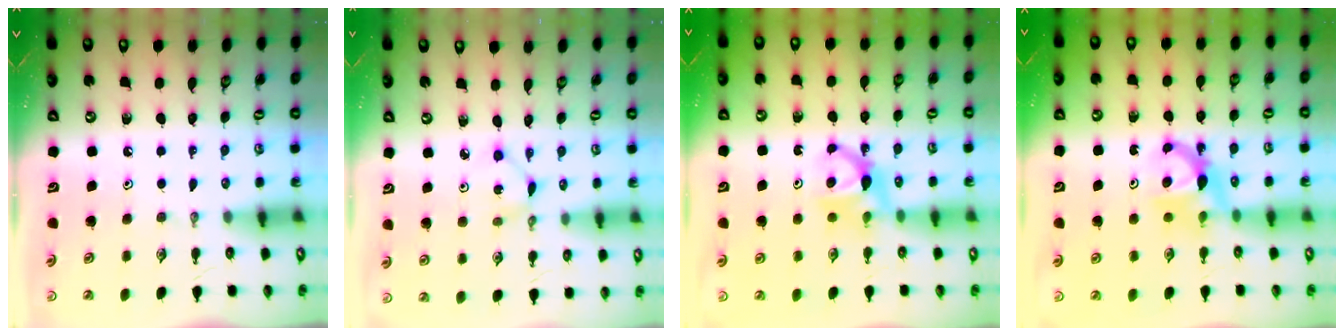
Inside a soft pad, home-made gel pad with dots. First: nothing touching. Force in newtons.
{"total": 2.5, "press": 2.5, "slide": 0.2}
{"total": 6.4, "press": 6.3, "slide": 0.4}
{"total": 7.1, "press": 7.0, "slide": 0.3}